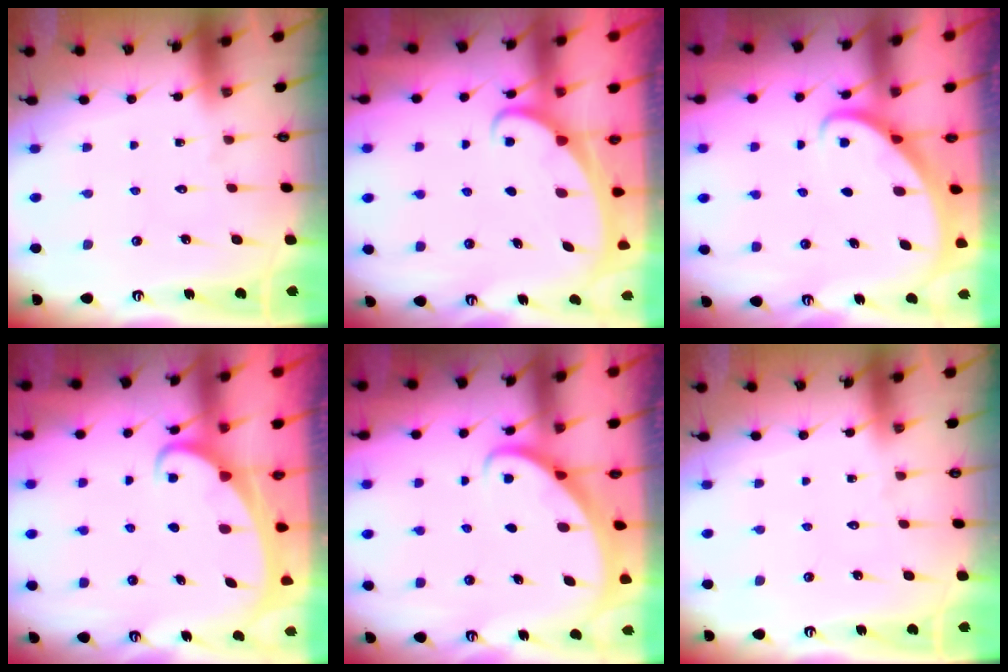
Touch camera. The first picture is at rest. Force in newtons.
{"total": 2.0, "press": 2.0, "slide": 0.3}
{"total": 2.4, "press": 2.4, "slide": 0.2}
{"total": 2.2, "press": 2.2, "slide": 0.3}
{"total": 2.3, "press": 2.3, "slide": 0.3}
{"total": 0.0}